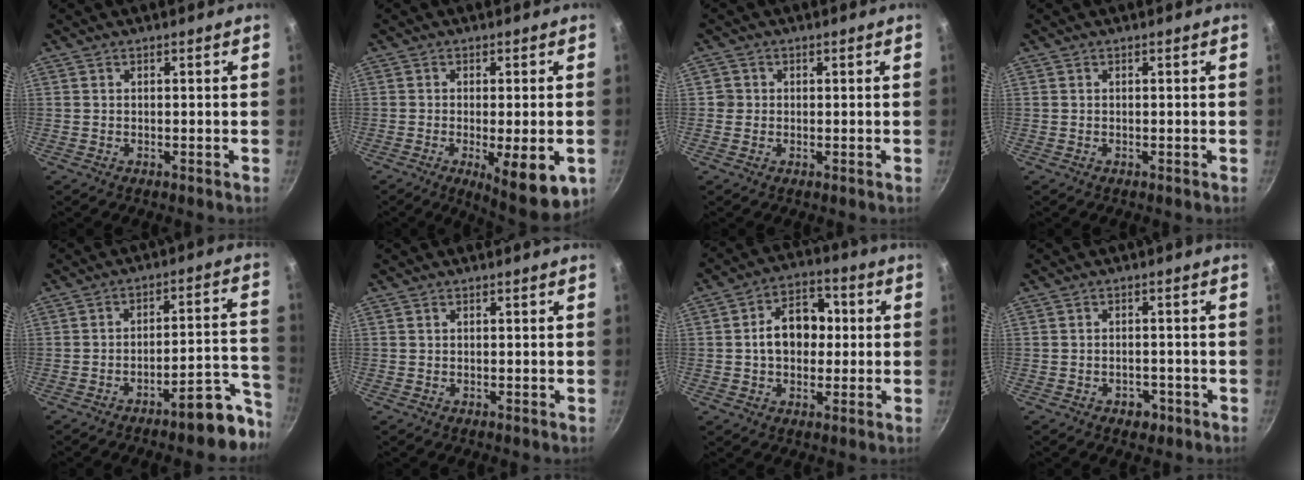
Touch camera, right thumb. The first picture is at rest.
{"total": 11.2, "force": [-3.7, 3.4, 10.0], "torque": [-0.135, -0.015, -0.044]}
{"total": 1.7, "force": [0.0, 1.7, 0.1], "torque": [0.010, 0.006, -0.003]}
{"total": 0.0}
{"total": 11.7, "force": [-7.5, 3.4, 8.3], "torque": [-0.079, 0.083, -0.108]}
{"total": 0.0}
{"total": 10.8, "force": [0.6, 7.6, 7.6], "torque": [-0.092, 0.023, 0.003]}
{"total": 2.7, "force": [-1.5, 1.9, 1.3], "torque": [-0.006, 0.011, -0.016]}